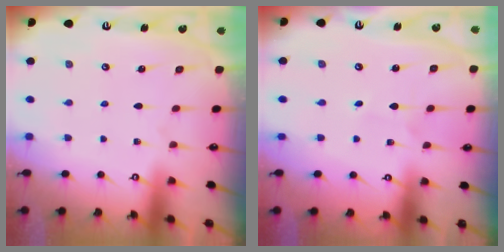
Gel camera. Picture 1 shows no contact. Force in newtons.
{"total": 1.6, "press": 1.6, "slide": 0.1}